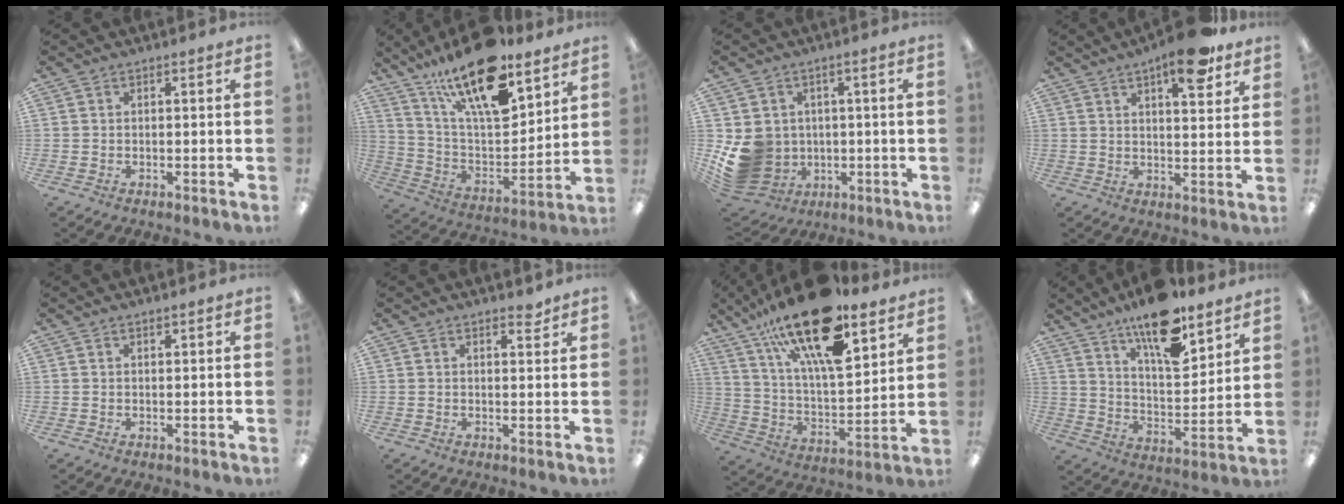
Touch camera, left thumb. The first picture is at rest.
{"total": 23.1, "force": [15.7, 8.3, 14.8], "torque": [-0.262, -0.096, 0.266]}
{"total": 10.5, "force": [-1.1, 9.8, 3.5], "torque": [-0.098, 0.002, -0.009]}
{"total": 11.8, "force": [7.8, 3.8, 7.9], "torque": [-0.105, -0.041, 0.127]}
{"total": 0.8, "force": [0.8, 0.2, 0.2], "torque": [-0.004, -0.001, 0.015]}
{"total": 2.3, "force": [2.0, 0.8, 0.8], "torque": [-0.001, -0.010, 0.033]}
{"total": 25.1, "force": [17.0, 8.5, 16.5], "torque": [-0.278, -0.099, 0.286]}
{"total": 16.2, "force": [12.0, 5.6, 9.3], "torque": [-0.147, -0.077, 0.203]}